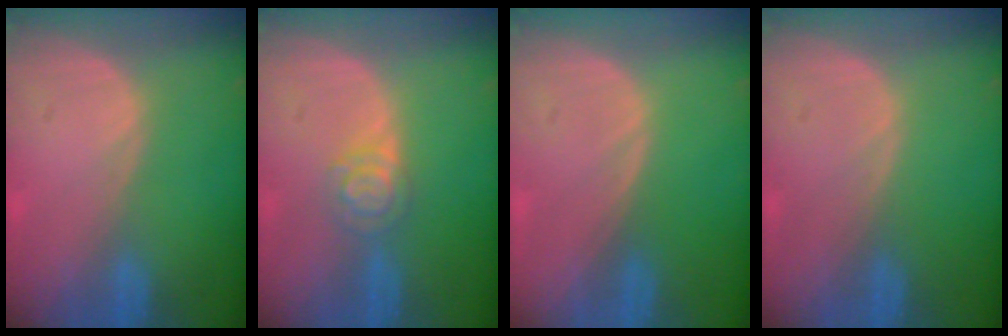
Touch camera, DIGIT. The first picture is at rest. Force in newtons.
{"total": 3.9, "press": 3.7, "slide": 1.3}
{"total": 0.0}
{"total": 0.0}